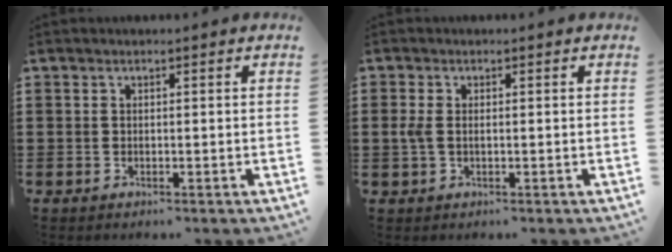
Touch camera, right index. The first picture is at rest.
{"total": 2.3, "force": [-0.1, 1.3, 1.8], "torque": [-0.051, 0.000, -0.006]}